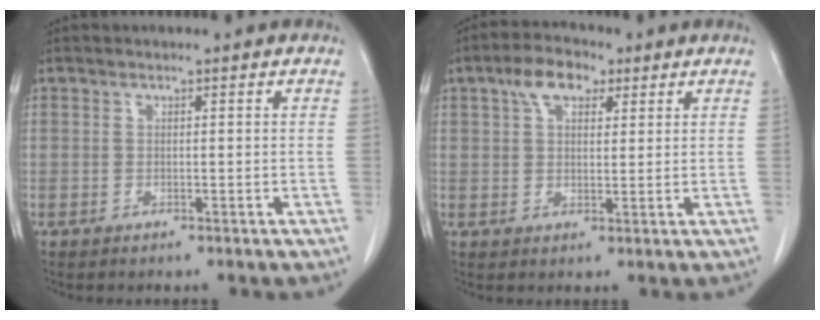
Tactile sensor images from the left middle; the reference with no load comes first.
{"total": 5.8, "force": [3.0, 3.1, 3.9], "torque": [-0.077, 0.021, 0.054]}